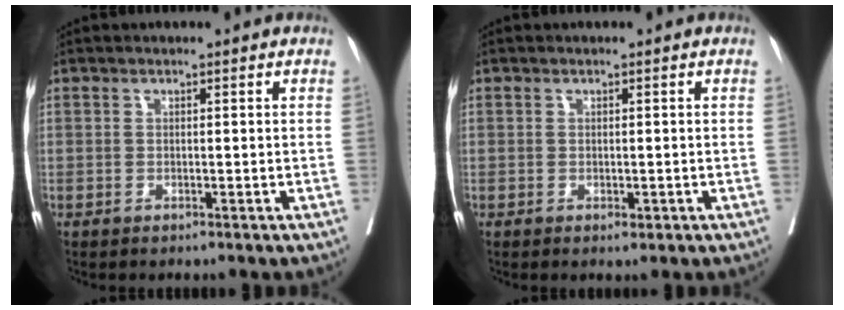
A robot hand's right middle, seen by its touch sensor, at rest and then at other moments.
{"total": 0.8, "force": [-0.3, 0.4, 0.6], "torque": [-0.005, -0.001, -0.002]}